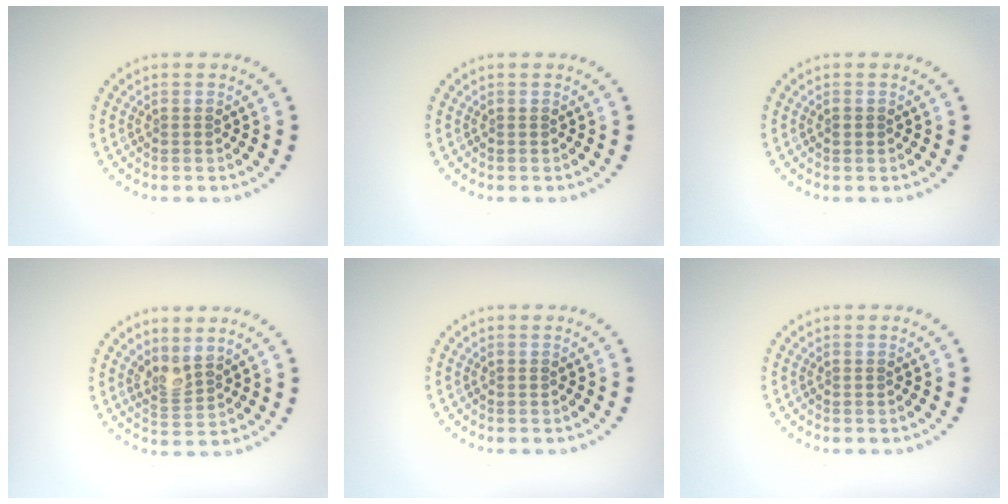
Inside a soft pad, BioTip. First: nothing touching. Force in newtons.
{"total": 0.0}
{"total": 0.8, "press": 0.8, "slide": 0.2}
{"total": 2.1, "press": 1.7, "slide": 1.3}
{"total": 0.0}
{"total": 0.0}